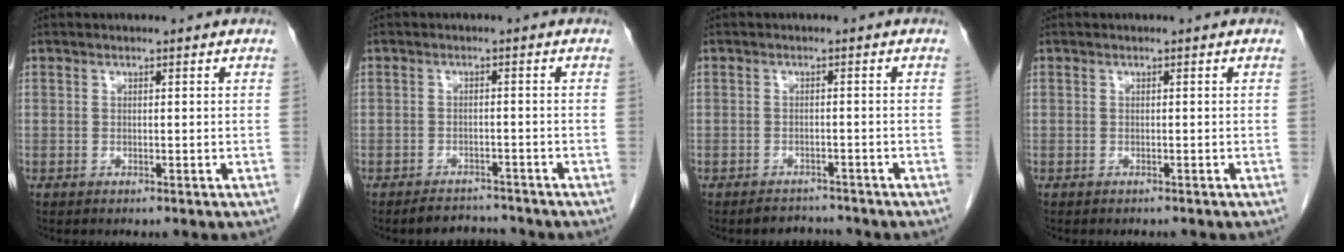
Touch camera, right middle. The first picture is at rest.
{"total": 3.2, "force": [-3.2, 0.8, -0.2], "torque": [0.005, -0.006, -0.048]}
{"total": 2.8, "force": [-2.6, 0.9, -0.3], "torque": [0.005, -0.003, -0.039]}
{"total": 1.2, "force": [-1.1, 0.3, 0.3], "torque": [-0.010, -0.002, -0.015]}